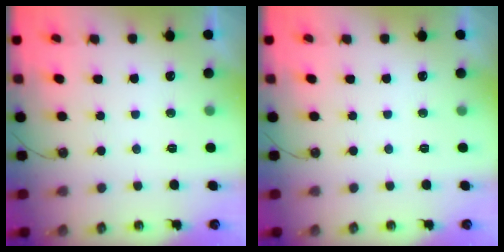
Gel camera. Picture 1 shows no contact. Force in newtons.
{"total": 0.0}